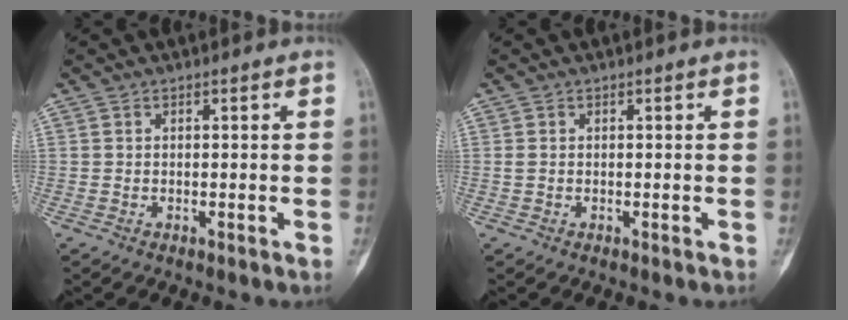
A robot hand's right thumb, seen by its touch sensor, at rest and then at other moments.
{"total": 0.6, "force": [0.0, 0.4, 0.4], "torque": [-0.014, 0.001, 0.001]}